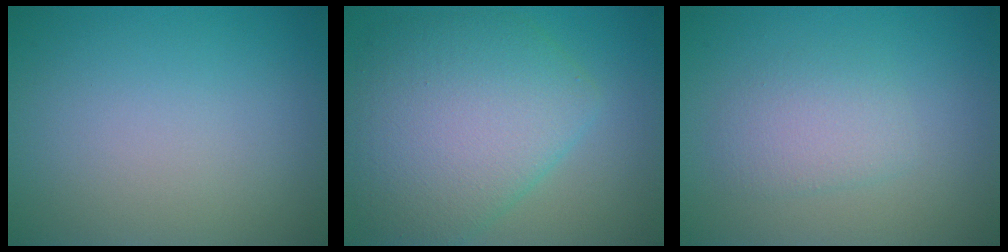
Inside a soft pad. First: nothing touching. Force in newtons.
{"total": 8.4, "press": 8.4, "slide": 0.1}
{"total": 2.3, "press": 2.3, "slide": 0.1}